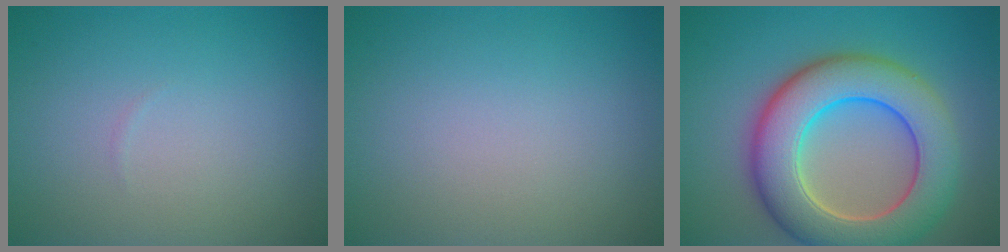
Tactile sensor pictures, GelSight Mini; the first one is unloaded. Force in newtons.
{"total": 0.0}
{"total": 10.2, "press": 10.2, "slide": 0.7}